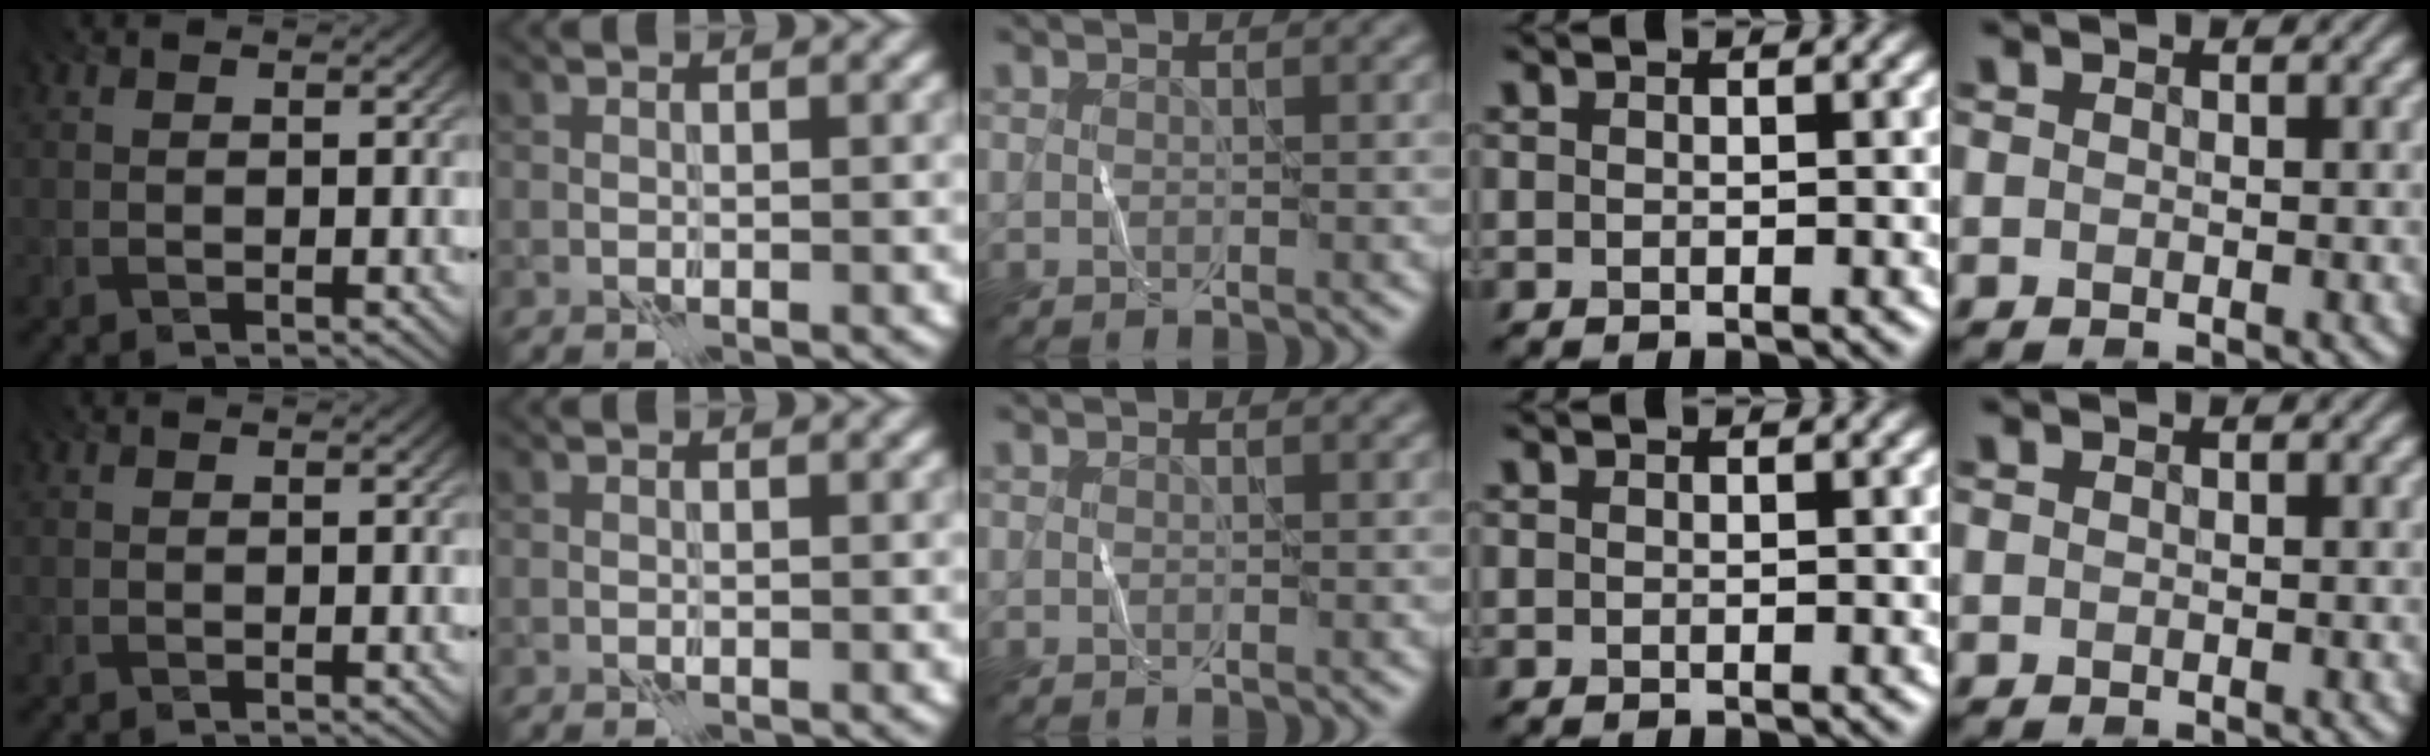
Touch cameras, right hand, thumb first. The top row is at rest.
{}